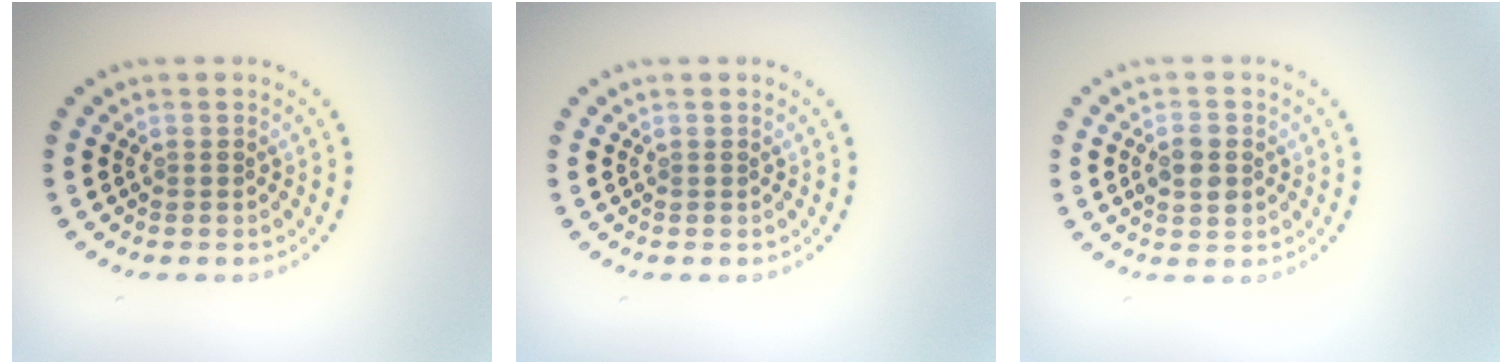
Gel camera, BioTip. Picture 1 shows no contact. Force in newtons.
{"total": 0.0}
{"total": 2.7, "press": 2.7, "slide": 0.1}